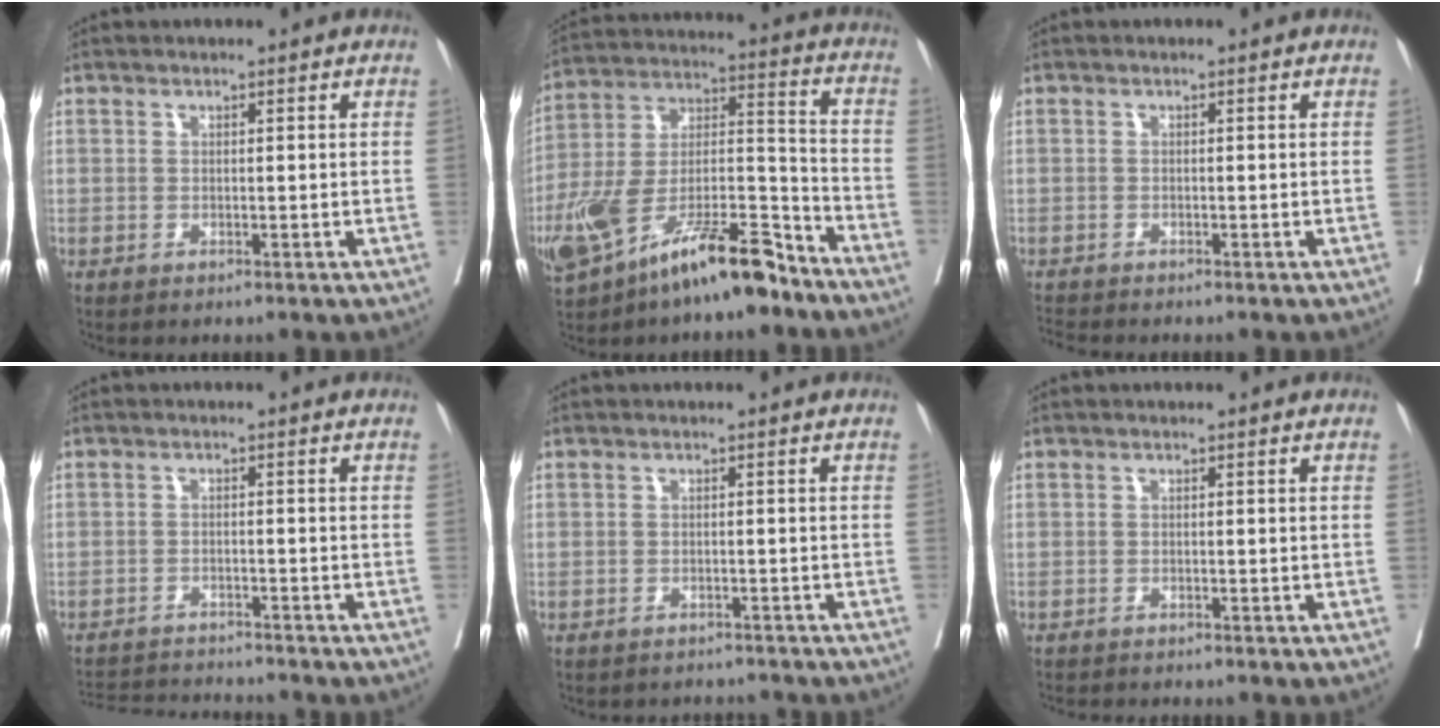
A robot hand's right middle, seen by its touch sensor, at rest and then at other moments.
{"total": 18.6, "force": [-12.6, 4.7, 13.0], "torque": [-0.265, -0.001, -0.226]}
{"total": 1.6, "force": [-1.6, -0.3, 0.0], "torque": [-0.003, -0.009, -0.032]}
{"total": 7.8, "force": [-7.7, -0.1, 1.2], "torque": [-0.017, -0.004, -0.124]}
{"total": 4.4, "force": [-4.2, 1.3, -0.3], "torque": [0.010, -0.002, -0.054]}
{"total": 2.7, "force": [-2.6, 0.2, 0.6], "torque": [-0.006, -0.007, -0.041]}